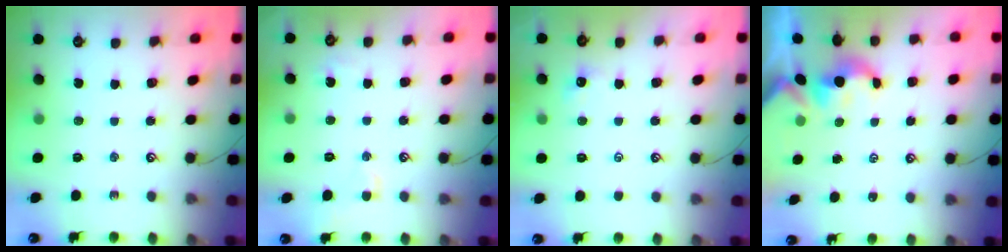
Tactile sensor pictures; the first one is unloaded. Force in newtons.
{"total": 1.7, "press": 1.6, "slide": 0.5}
{"total": 1.2, "press": 1.1, "slide": 0.4}
{"total": 2.0, "press": 2.0, "slide": 0.2}